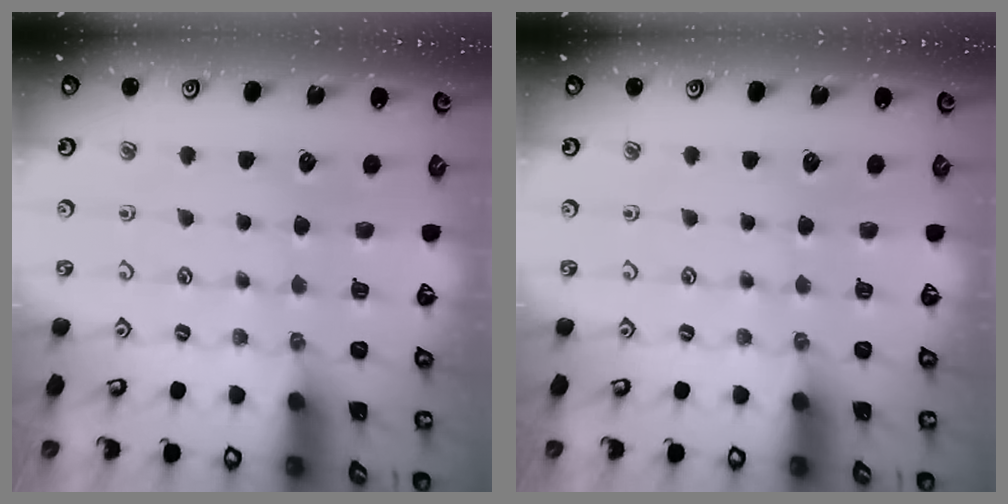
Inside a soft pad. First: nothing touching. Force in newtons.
{"total": 0.0}